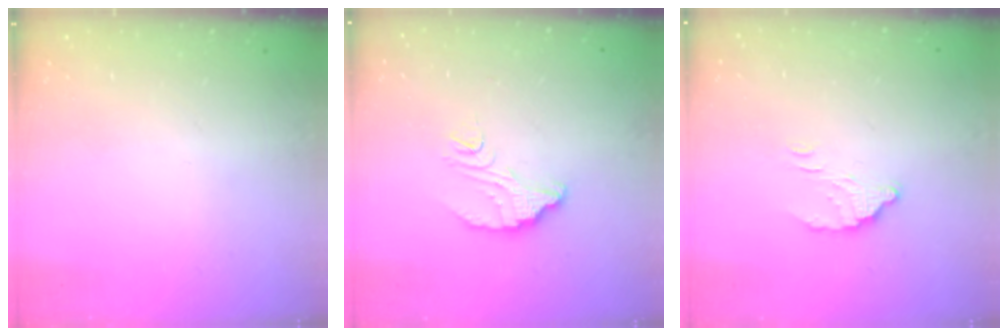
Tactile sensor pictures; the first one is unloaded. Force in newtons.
{"total": 8.3, "press": 8.3, "slide": 0.5}
{"total": 6.0, "press": 6.0, "slide": 0.4}